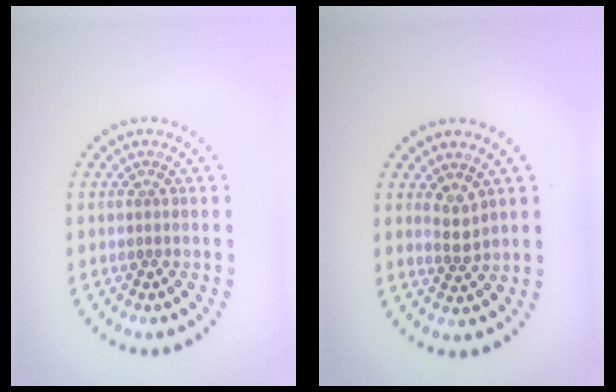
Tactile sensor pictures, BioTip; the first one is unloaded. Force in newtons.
{"total": 1.8, "press": 1.4, "slide": 1.1}